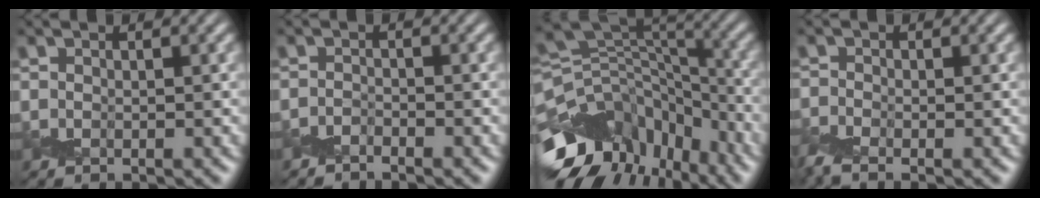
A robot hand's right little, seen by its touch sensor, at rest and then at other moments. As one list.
[{"total": 1.3, "force": [-1.2, -0.3, -0.2], "torque": [0.004, 0.000, -0.030]}, {"total": 10.9, "force": [-6.7, 7.0, 5.1], "torque": [-0.105, 0.031, -0.111]}, {"total": 3.0, "force": [-1.8, 1.4, 1.9], "torque": [-0.057, -0.003, -0.049]}]